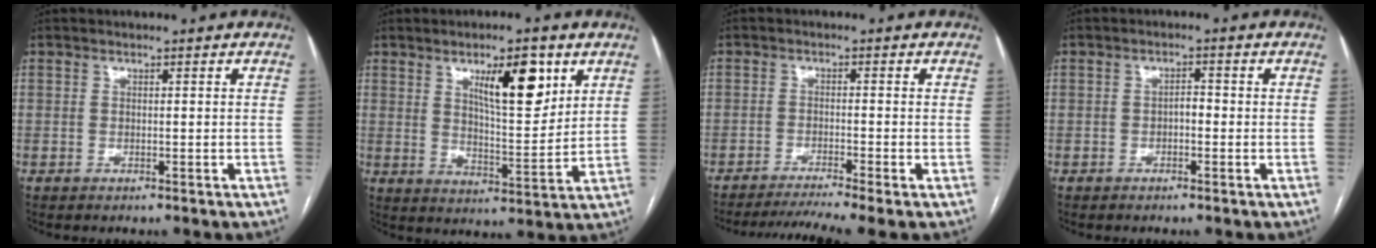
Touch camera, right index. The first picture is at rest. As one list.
[{"total": 10.5, "force": [5.3, 2.7, 8.7], "torque": [-0.140, -0.004, 0.088]}, {"total": 7.2, "force": [-5.9, -1.4, 3.8], "torque": [-0.060, -0.012, -0.096]}, {"total": 1.7, "force": [-0.5, 0.8, 1.4], "torque": [-0.016, 0.006, -0.010]}]